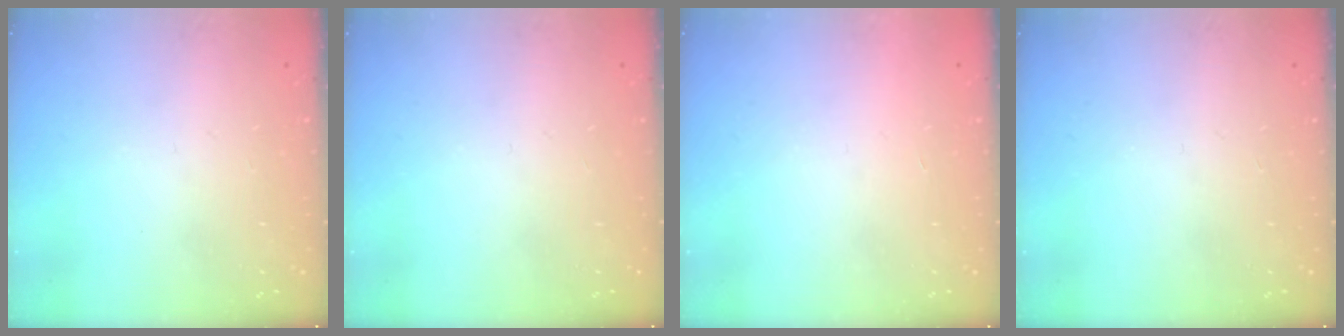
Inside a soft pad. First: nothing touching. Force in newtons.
{"total": 0.0}
{"total": 1.7, "press": 1.7, "slide": 0.1}
{"total": 0.0}